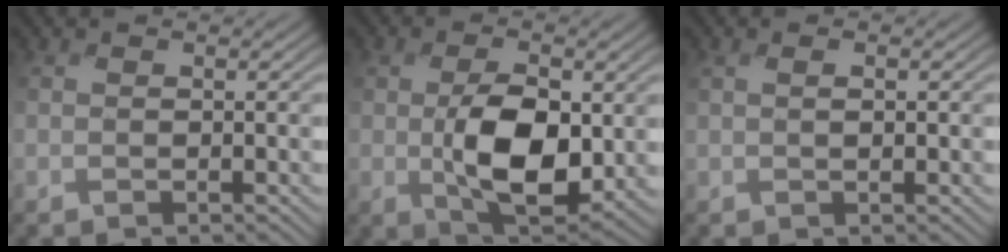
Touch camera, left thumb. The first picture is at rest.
{"total": 8.6, "force": [-0.8, 4.4, 7.3], "torque": [-0.134, -0.011, -0.008]}
{"total": 1.2, "force": [0.1, 0.2, 1.1], "torque": [-0.018, 0.001, 0.005]}